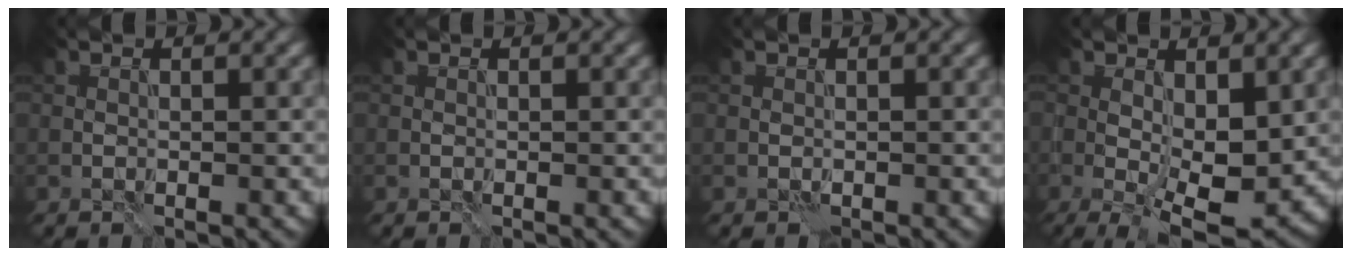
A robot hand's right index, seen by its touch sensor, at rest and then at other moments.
{"total": 0.0}
{"total": 0.0}
{"total": 7.5, "force": [-0.9, 3.4, 6.6], "torque": [-0.122, -0.016, -0.012]}